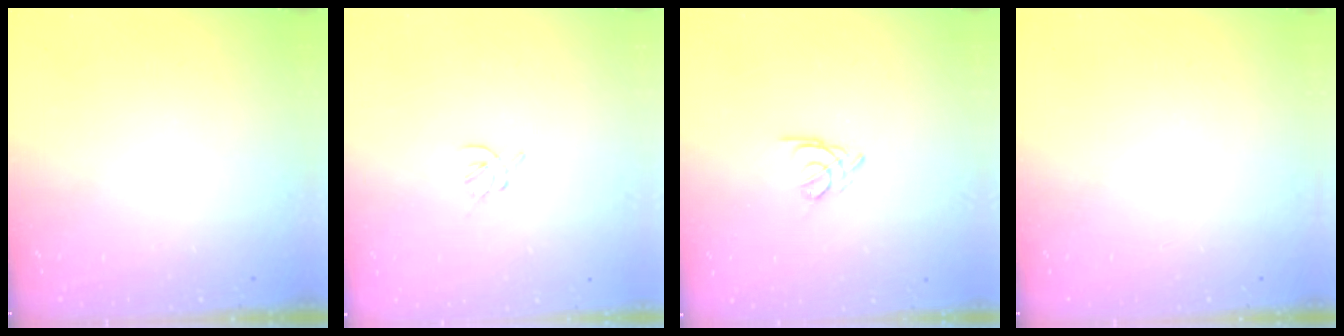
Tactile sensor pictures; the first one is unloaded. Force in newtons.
{"total": 1.4, "press": 1.3, "slide": 0.5}
{"total": 3.8, "press": 3.8, "slide": 0.6}
{"total": 0.0}